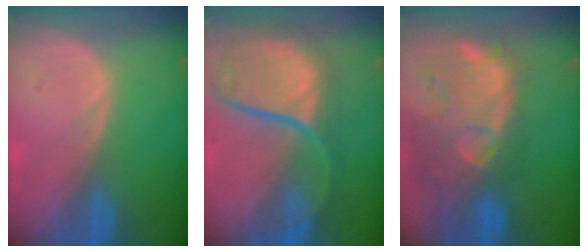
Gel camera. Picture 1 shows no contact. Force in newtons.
{"total": 11.3, "press": 9.9, "slide": 5.5}
{"total": 14.4, "press": 11.8, "slide": 8.3}